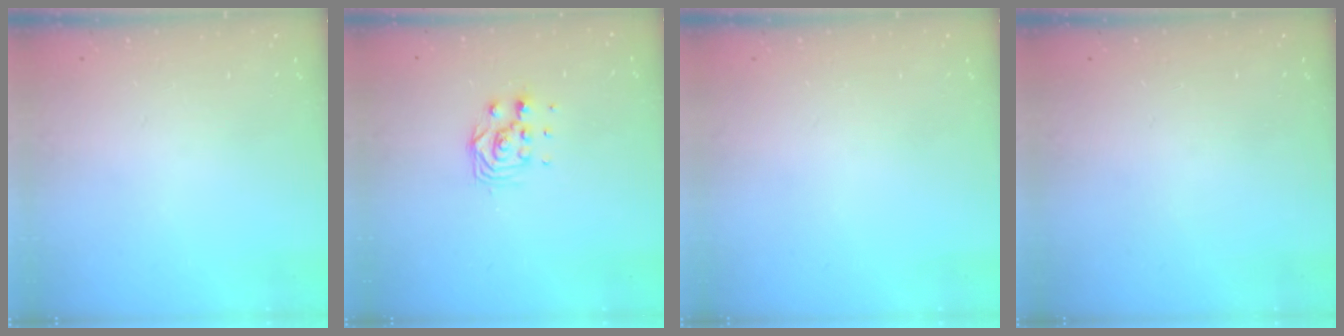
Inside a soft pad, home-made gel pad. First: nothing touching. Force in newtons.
{"total": 6.6, "press": 6.6, "slide": 0.5}
{"total": 0.0}
{"total": 0.0}